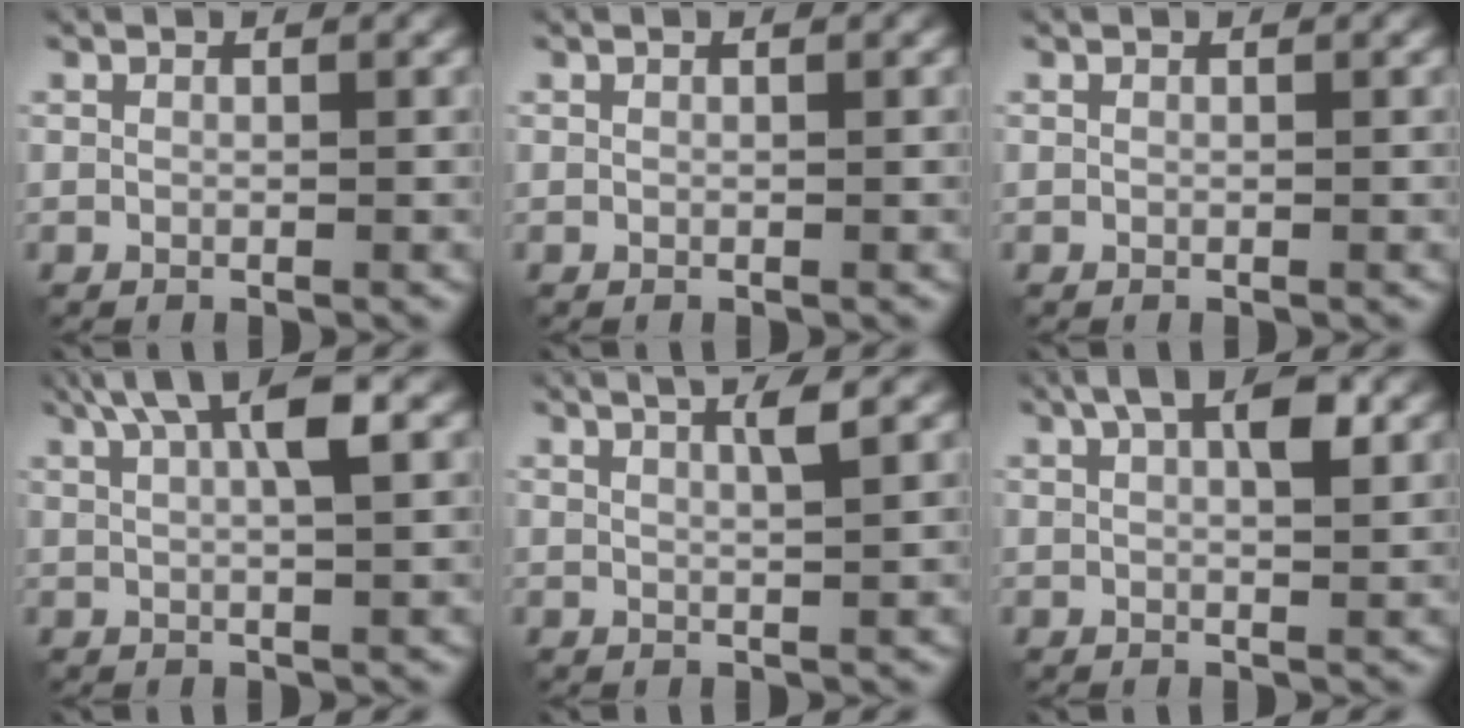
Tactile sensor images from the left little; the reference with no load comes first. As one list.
[{"total": 0.0}, {"total": 0.0}, {"total": 5.4, "force": [2.1, 1.1, 4.8], "torque": [-0.080, 0.014, 0.033]}, {"total": 2.7, "force": [1.3, 0.5, 2.3], "torque": [-0.022, 0.007, 0.013]}, {"total": 4.3, "force": [1.6, 1.4, 3.7], "torque": [-0.062, 0.010, 0.023]}]